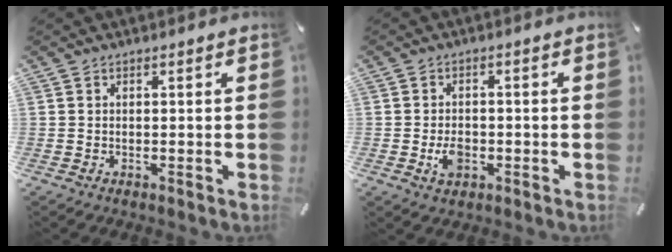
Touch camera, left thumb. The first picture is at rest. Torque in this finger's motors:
{"motor_torque": [0.78, 0.80, 0.33, -0.20, 0.00]}